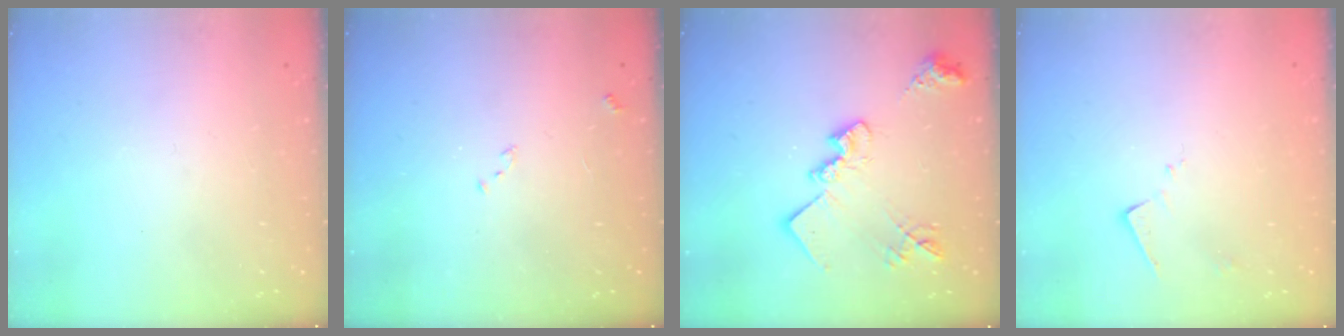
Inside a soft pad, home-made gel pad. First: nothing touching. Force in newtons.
{"total": 7.9, "press": 7.8, "slide": 0.9}
{"total": 17.7, "press": 17.7, "slide": 1.0}
{"total": 7.4, "press": 7.4, "slide": 0.3}